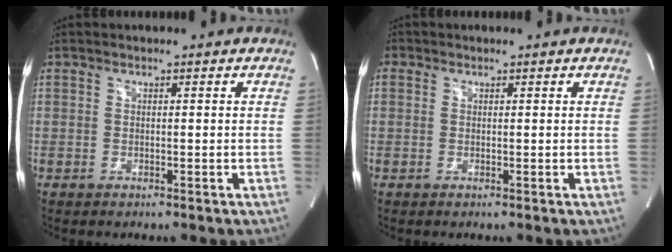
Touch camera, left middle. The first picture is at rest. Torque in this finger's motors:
{"motor_torque": [0.92, -0.88, 0.84, 0.21]}